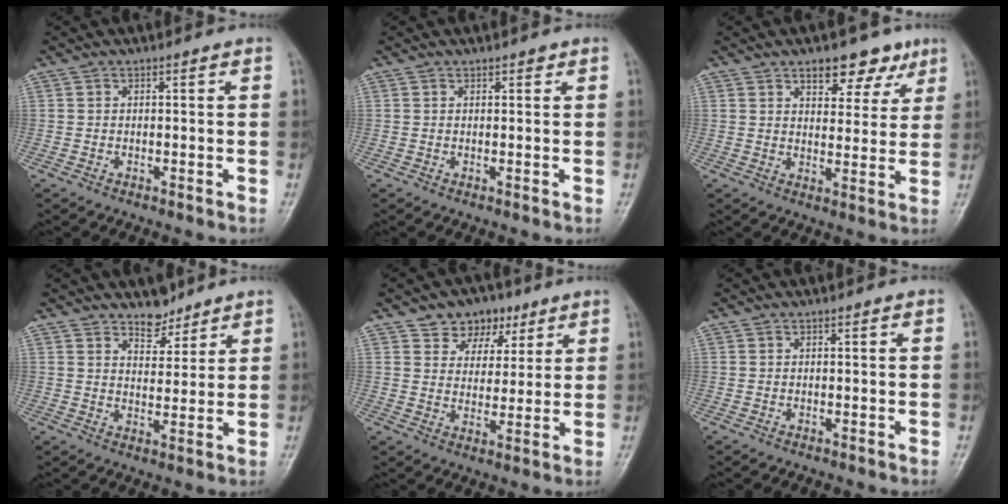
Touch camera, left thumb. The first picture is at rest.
{"total": 0.9, "force": [0.6, 0.5, 0.4], "torque": [0.002, -0.003, 0.005]}
{"total": 8.5, "force": [5.3, 4.7, 4.6], "torque": [-0.024, -0.024, 0.072]}
{"total": 4.9, "force": [4.0, 2.5, 1.1], "torque": [0.009, -0.032, 0.067]}
{"total": 8.5, "force": [5.1, 6.3, 2.7], "torque": [-0.004, -0.019, 0.082]}
{"total": 0.0}